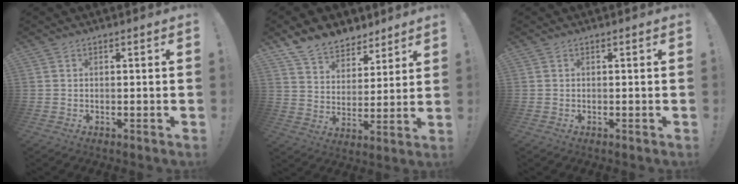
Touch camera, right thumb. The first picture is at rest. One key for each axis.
{"total": 10.6, "fx": 8.7, "fy": 5.7, "fz": 2.0, "tx": -0.052, "ty": -0.066, "tz": 0.171}
{"total": 0.0}